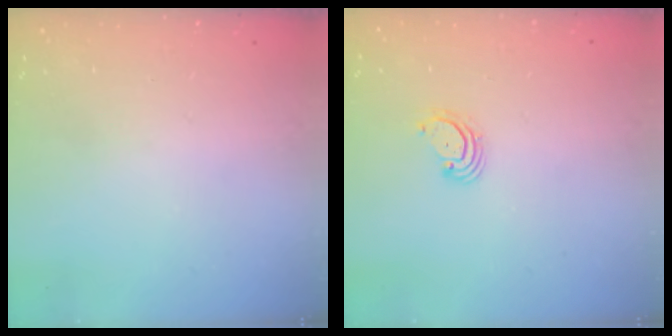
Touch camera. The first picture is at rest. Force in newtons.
{"total": 3.0, "press": 3.0, "slide": 0.3}